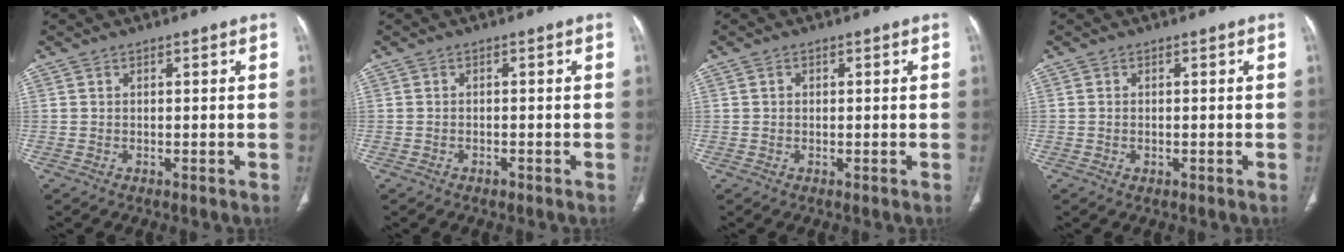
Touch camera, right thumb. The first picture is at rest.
{"total": 0.8, "force": [-0.6, 0.5, 0.3], "torque": [-0.008, 0.003, -0.010]}
{"total": 0.7, "force": [0.2, 0.6, 0.3], "torque": [-0.005, 0.001, 0.004]}
{"total": 0.8, "force": [-0.2, 0.5, 0.6], "torque": [-0.015, 0.003, -0.003]}